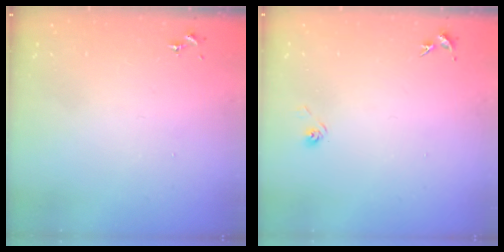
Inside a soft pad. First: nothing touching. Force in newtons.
{"total": 2.9, "press": 2.5, "slide": 1.5}